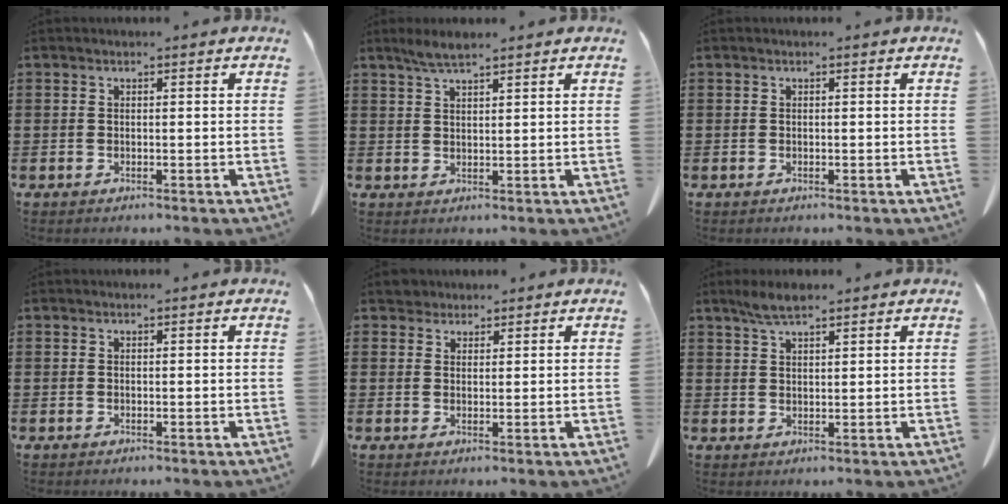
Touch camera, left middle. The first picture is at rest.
{"total": 2.9, "force": [2.2, 0.3, 1.9], "torque": [-0.040, 0.001, 0.040]}
{"total": 0.0}
{"total": 0.0}
{"total": 2.1, "force": [1.9, 0.9, 0.1], "torque": [0.001, 0.002, 0.038]}
{"total": 3.6, "force": [2.6, 0.8, 2.3], "torque": [-0.050, 0.004, 0.047]}